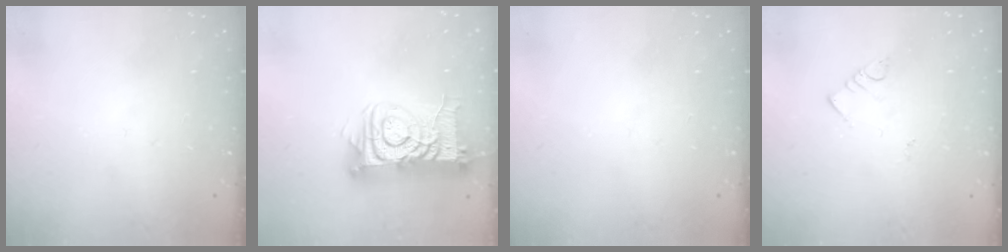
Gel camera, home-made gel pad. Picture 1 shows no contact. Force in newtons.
{"total": 15.4, "press": 15.4, "slide": 1.3}
{"total": 0.0}
{"total": 2.7, "press": 2.7, "slide": 0.6}